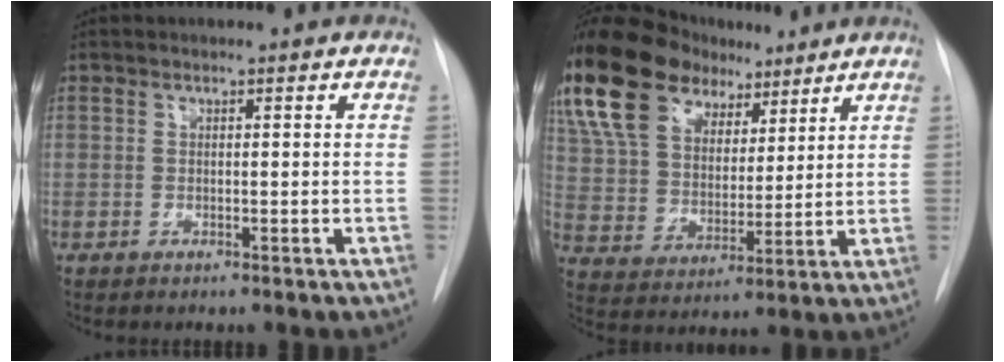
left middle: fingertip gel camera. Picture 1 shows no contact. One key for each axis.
{"total": 18.5, "fx": 12.0, "fy": 10.6, "fz": 9.1, "tx": -0.195, "ty": 0.050, "tz": 0.220}